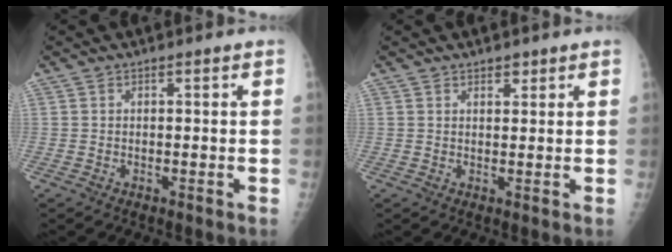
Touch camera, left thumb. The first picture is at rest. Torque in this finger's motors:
{"motor_torque": [-0.07, 0.09, -0.38, -0.15, 0.03]}